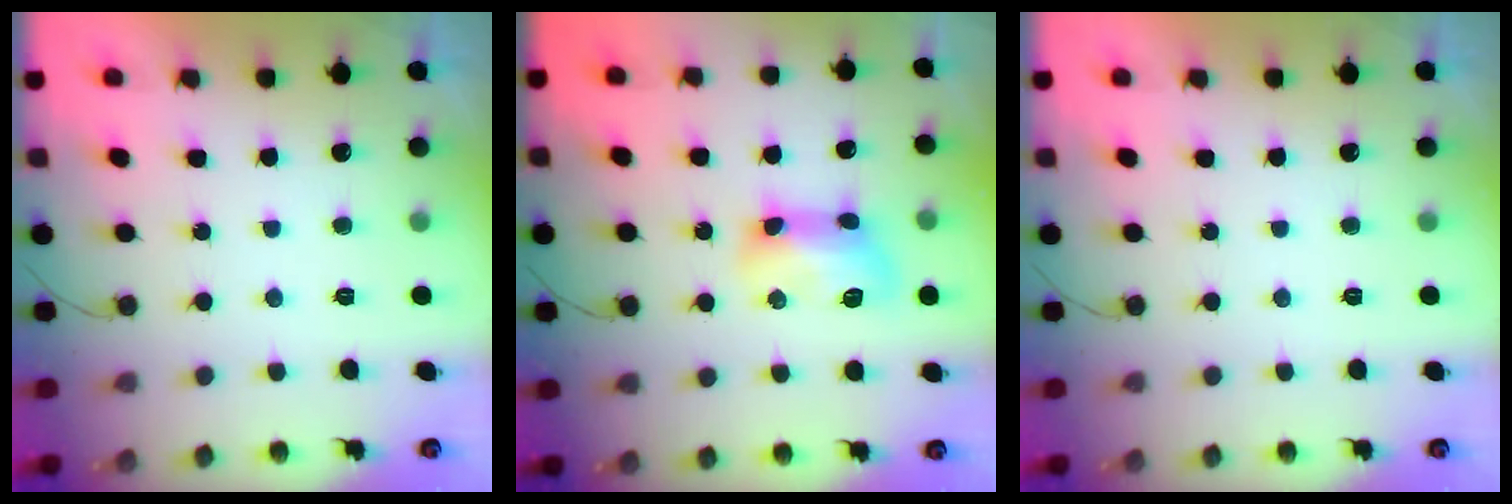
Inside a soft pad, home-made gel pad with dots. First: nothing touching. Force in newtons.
{"total": 10.5, "press": 10.5, "slide": 1.3}
{"total": 0.0}